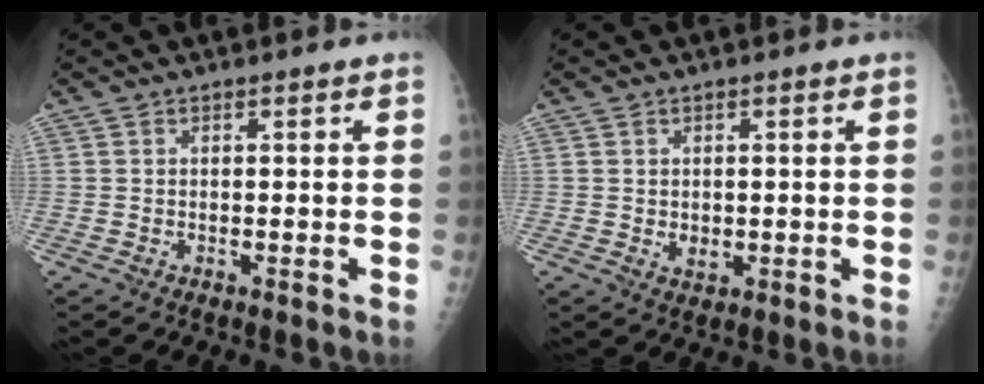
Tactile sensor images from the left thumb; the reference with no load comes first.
{"total": 2.5, "force": [0.0, 1.8, 1.7], "torque": [-0.016, -0.004, 0.006]}